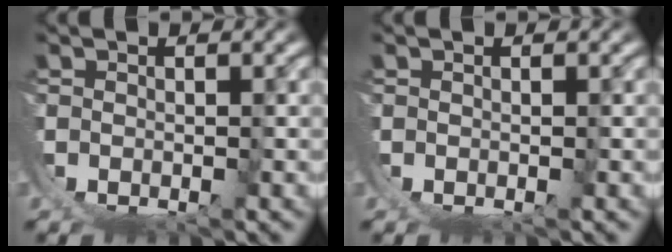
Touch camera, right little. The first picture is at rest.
{"total": 0.0}